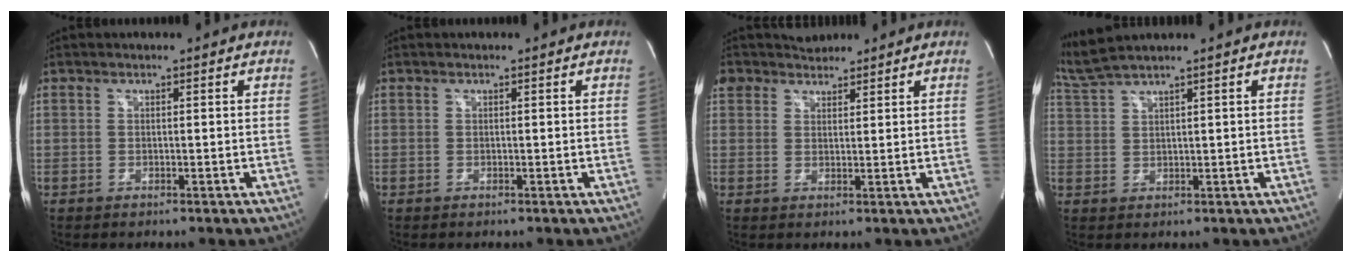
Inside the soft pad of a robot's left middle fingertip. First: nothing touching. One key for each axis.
{"total": 0.0}
{"total": 4.7, "fx": 3.9, "fy": 2.6, "fz": 0.1, "tx": -0.001, "ty": 0.026, "tz": 0.071}
{"total": 4.3, "fx": 3.8, "fy": -1.4, "fz": 1.3, "tx": -0.046, "ty": 0.010, "tz": 0.087}